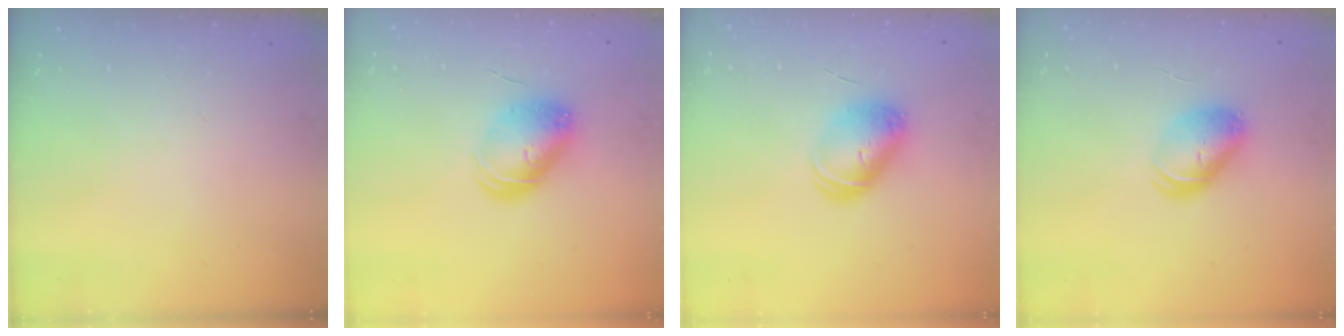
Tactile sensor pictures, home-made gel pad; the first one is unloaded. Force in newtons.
{"total": 9.0, "press": 9.0, "slide": 0.3}
{"total": 8.7, "press": 8.7, "slide": 0.2}
{"total": 8.8, "press": 8.8, "slide": 0.4}